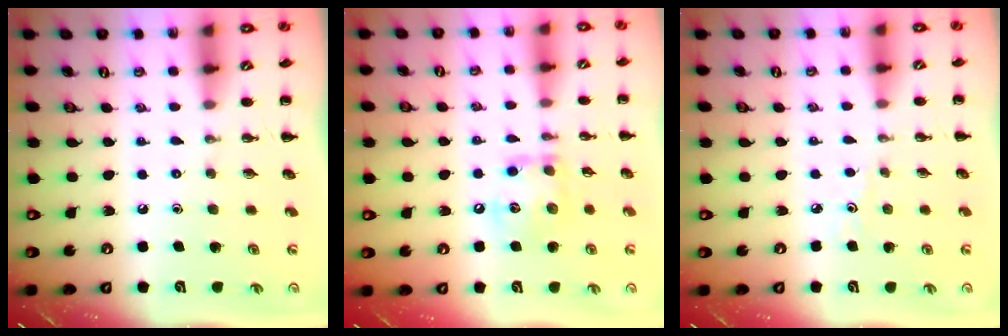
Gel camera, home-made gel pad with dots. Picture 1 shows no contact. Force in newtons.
{"total": 11.7, "press": 11.6, "slide": 1.5}
{"total": 2.2, "press": 2.0, "slide": 0.9}